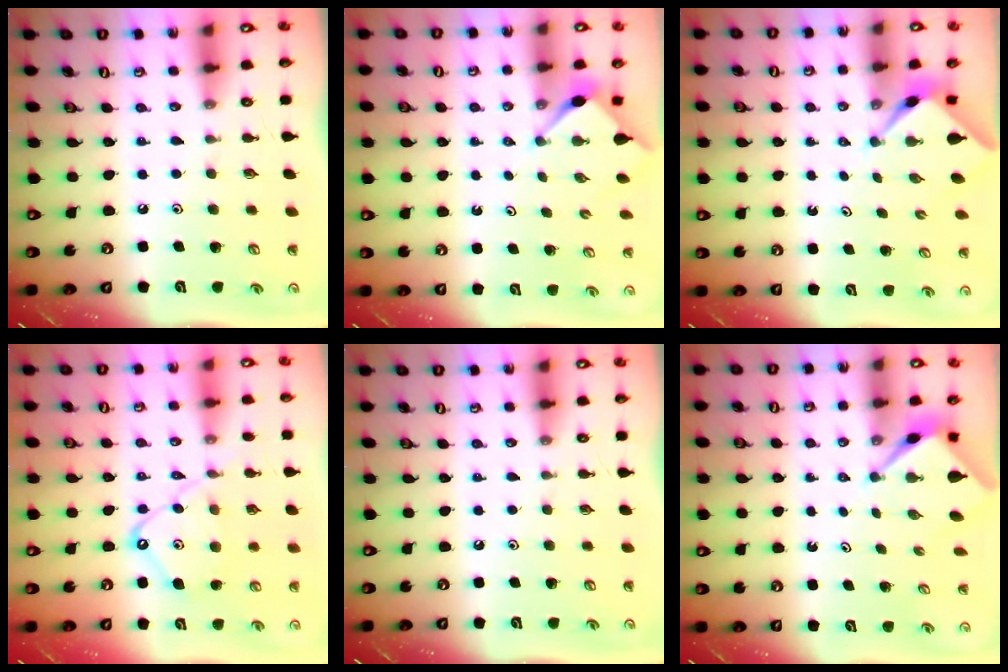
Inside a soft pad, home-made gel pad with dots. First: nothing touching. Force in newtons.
{"total": 2.9, "press": 2.9, "slide": 0.3}
{"total": 2.2, "press": 2.2, "slide": 0.3}
{"total": 11.1, "press": 11.1, "slide": 1.0}
{"total": 0.0}
{"total": 2.7, "press": 2.7, "slide": 0.0}